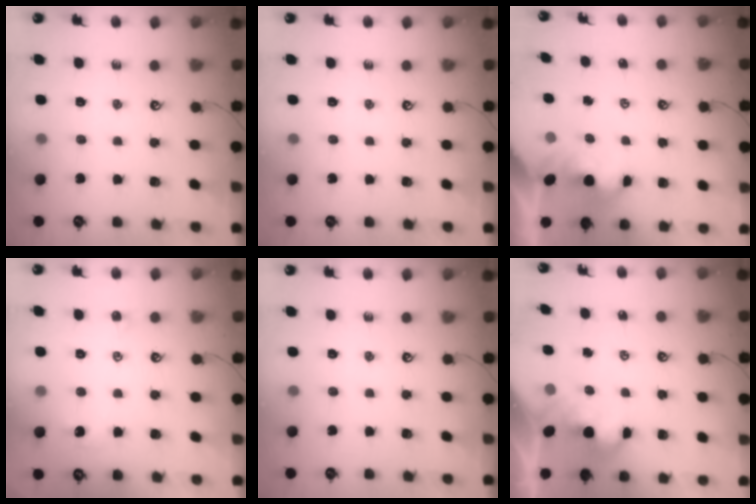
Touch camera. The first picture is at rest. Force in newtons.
{"total": 0.0}
{"total": 1.7, "press": 1.7, "slide": 0.2}
{"total": 0.0}
{"total": 0.0}
{"total": 3.8, "press": 3.8, "slide": 0.7}